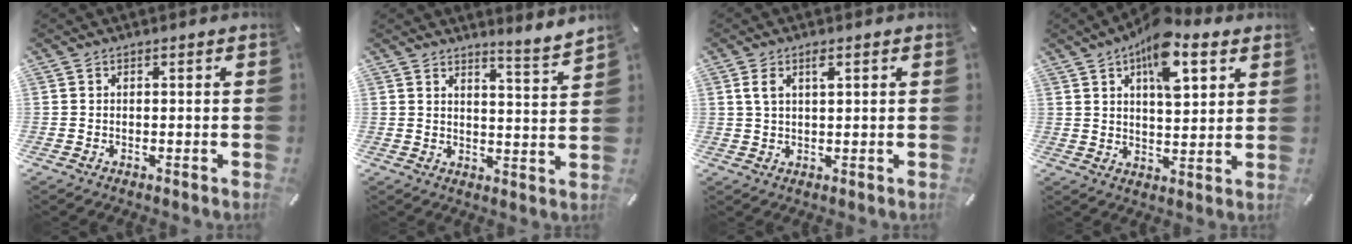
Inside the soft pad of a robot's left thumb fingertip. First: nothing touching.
{"total": 4.6, "force": [4.3, -0.2, 1.5], "torque": [-0.027, -0.043, 0.071]}
{"total": 3.5, "force": [1.4, 1.5, 2.9], "torque": [-0.068, 0.004, 0.021]}
{"total": 13.8, "force": [7.3, 6.6, 9.6], "torque": [-0.135, -0.027, 0.122]}